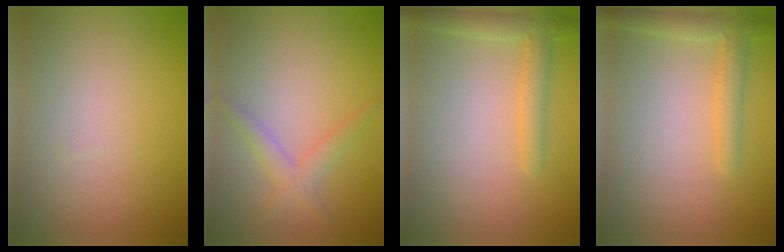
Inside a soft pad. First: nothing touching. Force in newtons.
{"total": 2.1, "press": 2.1, "slide": 0.1}
{"total": 2.8, "press": 2.8, "slide": 0.2}
{"total": 2.8, "press": 2.8, "slide": 0.2}